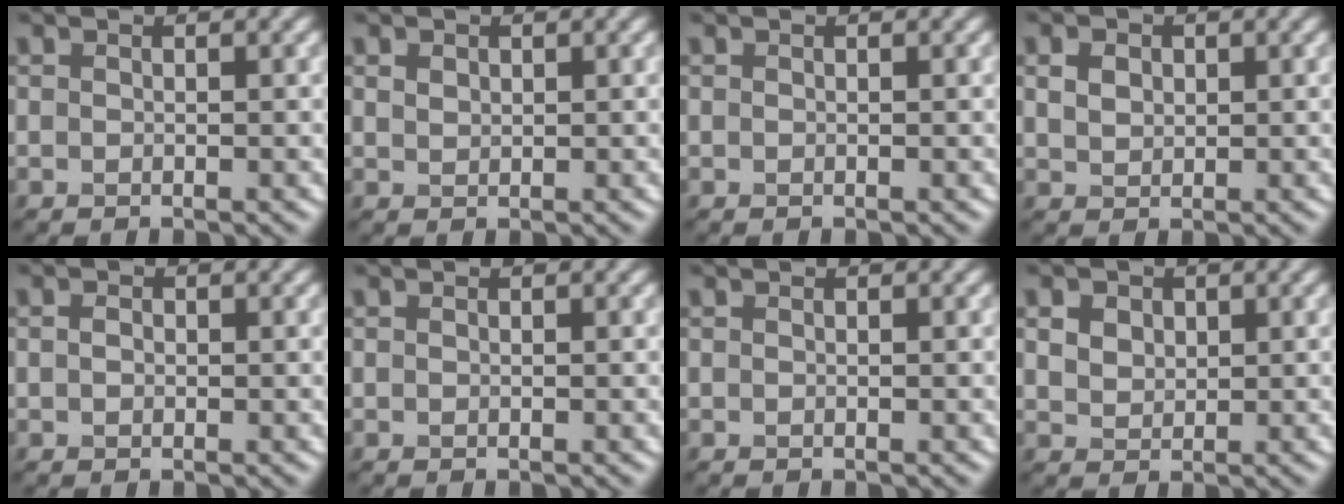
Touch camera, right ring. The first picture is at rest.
{"total": 1.0, "force": [0.5, 0.7, 0.4], "torque": [-0.009, -0.002, 0.012]}
{"total": 0.0}
{"total": 2.0, "force": [0.7, 1.5, 1.0], "torque": [-0.019, -0.001, 0.012]}
{"total": 1.0, "force": [0.2, 0.8, 0.6], "torque": [-0.013, 0.001, -0.001]}
{"total": 0.0}
{"total": 0.0}
{"total": 4.2, "force": [2.1, 3.0, 2.1], "torque": [-0.052, 0.013, 0.028]}